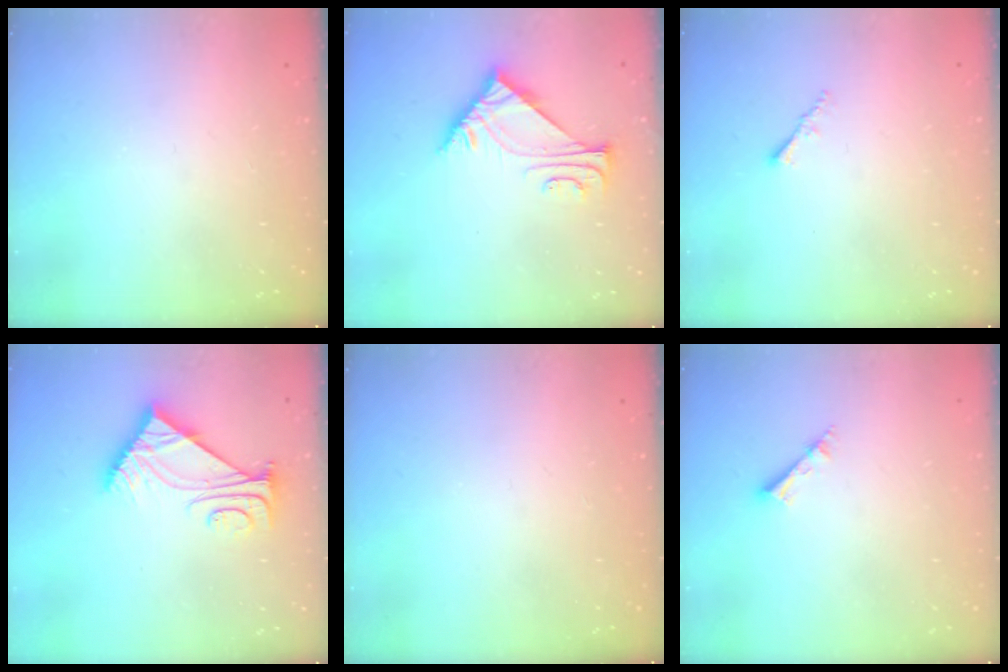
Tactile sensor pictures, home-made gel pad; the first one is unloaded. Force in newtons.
{"total": 6.1, "press": 6.1, "slide": 0.3}
{"total": 1.2, "press": 1.1, "slide": 0.4}
{"total": 7.8, "press": 7.7, "slide": 1.0}
{"total": 0.0}
{"total": 2.3, "press": 2.3, "slide": 0.1}